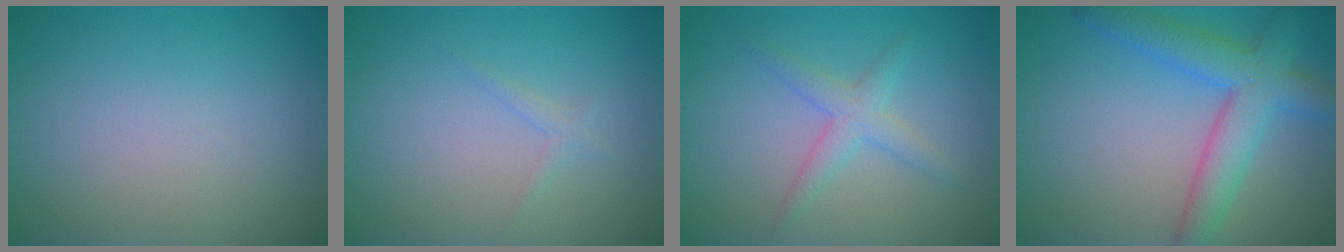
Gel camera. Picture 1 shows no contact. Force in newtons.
{"total": 0.8, "press": 0.8, "slide": 0.0}
{"total": 2.4, "press": 2.4, "slide": 0.1}
{"total": 5.7, "press": 5.7, "slide": 0.2}